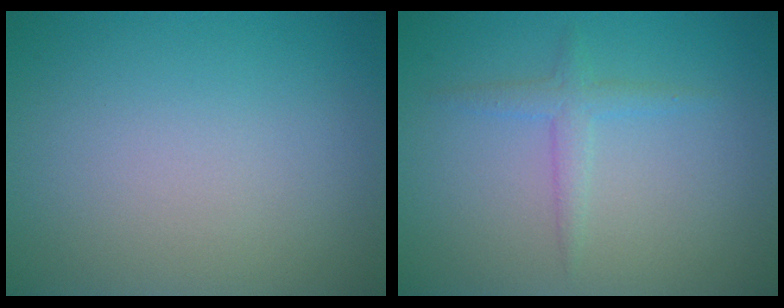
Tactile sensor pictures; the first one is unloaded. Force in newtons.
{"total": 1.7, "press": 1.7, "slide": 0.0}